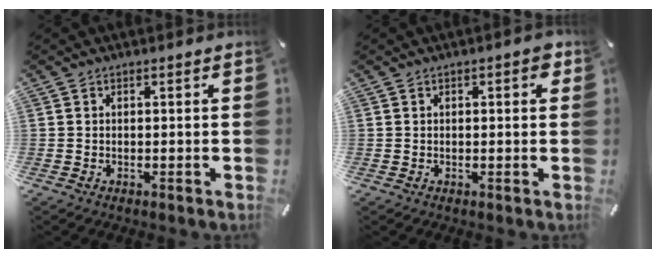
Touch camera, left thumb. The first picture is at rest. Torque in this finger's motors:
{"motor_torque": [-0.09, -0.28, -0.04, 0.04, -0.02]}